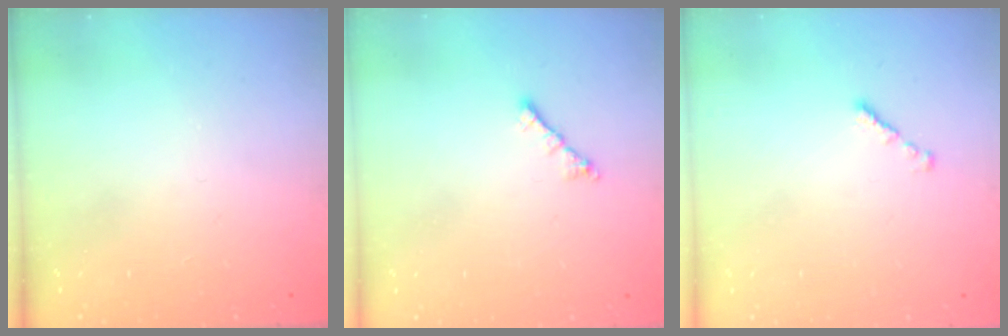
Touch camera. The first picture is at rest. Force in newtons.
{"total": 1.8, "press": 1.8, "slide": 0.5}
{"total": 0.8, "press": 0.7, "slide": 0.4}